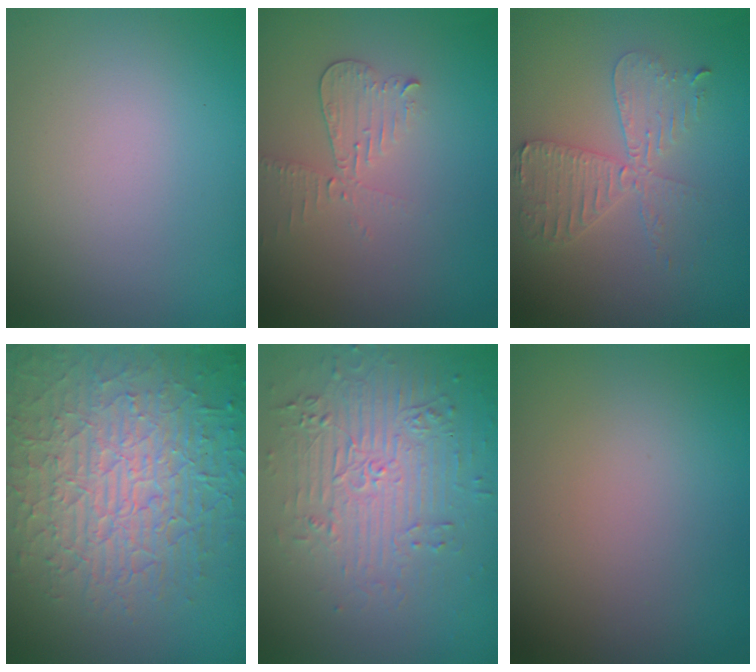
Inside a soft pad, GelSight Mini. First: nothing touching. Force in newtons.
{"total": 2.1, "press": 2.1, "slide": 0.1}
{"total": 4.1, "press": 3.5, "slide": 2.1}
{"total": 8.7, "press": 6.1, "slide": 6.2}
{"total": 4.3, "press": 3.7, "slide": 2.2}
{"total": 0.0}